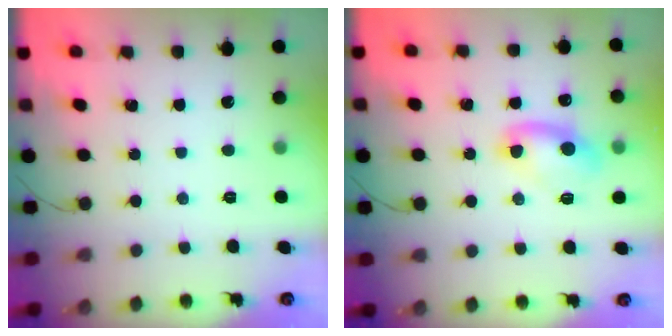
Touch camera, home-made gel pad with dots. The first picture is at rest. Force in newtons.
{"total": 6.8, "press": 6.7, "slide": 1.3}